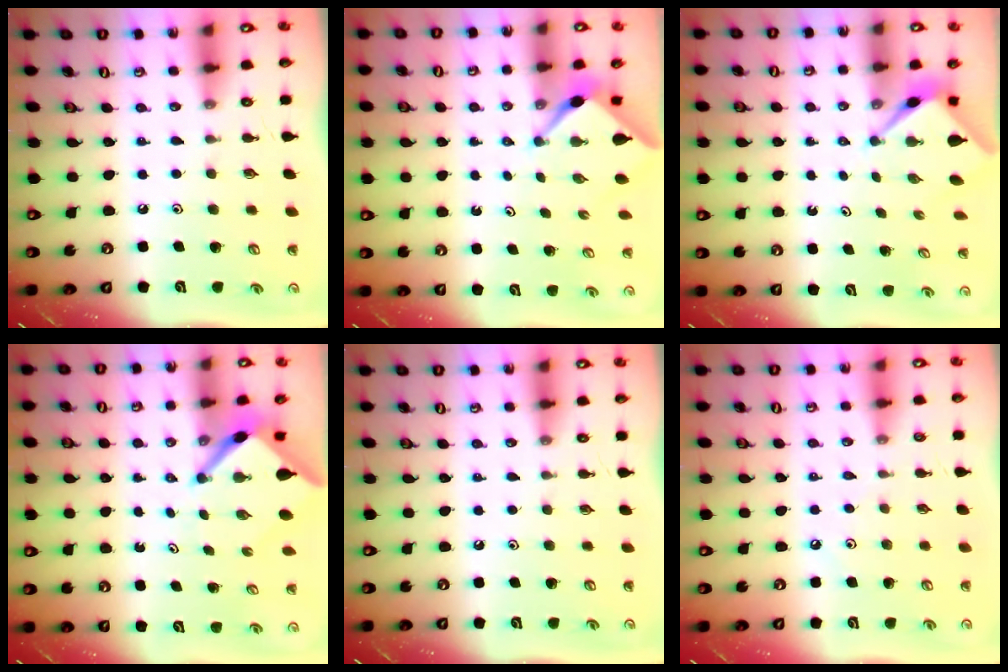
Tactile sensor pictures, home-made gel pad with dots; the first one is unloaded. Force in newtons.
{"total": 2.2, "press": 2.2, "slide": 0.3}
{"total": 2.7, "press": 2.7, "slide": 0.1}
{"total": 4.4, "press": 4.4, "slide": 0.5}
{"total": 0.0}
{"total": 3.3, "press": 3.3, "slide": 0.4}